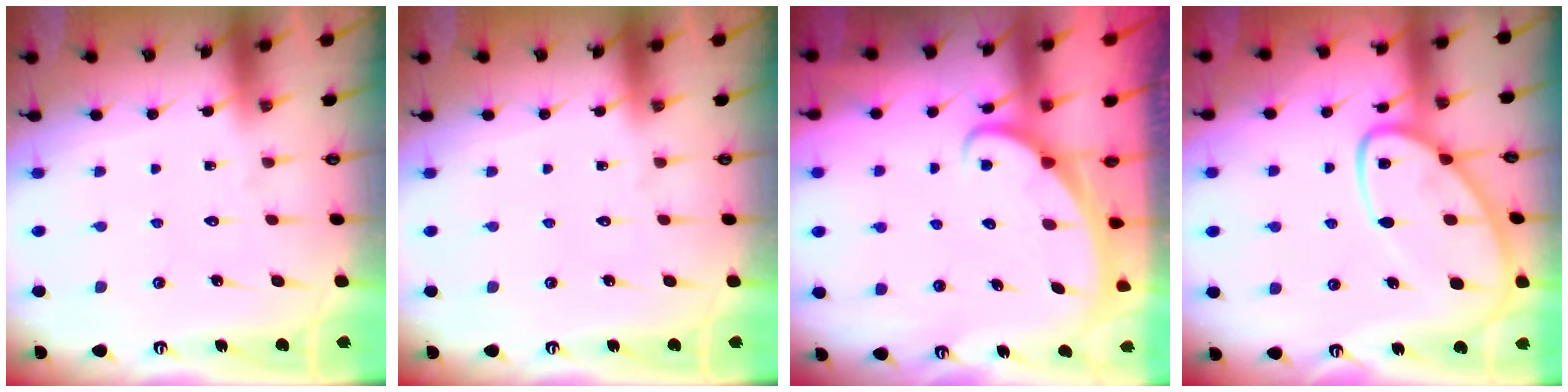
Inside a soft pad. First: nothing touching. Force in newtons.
{"total": 0.0}
{"total": 2.3, "press": 2.3, "slide": 0.3}
{"total": 12.6, "press": 12.5, "slide": 1.1}